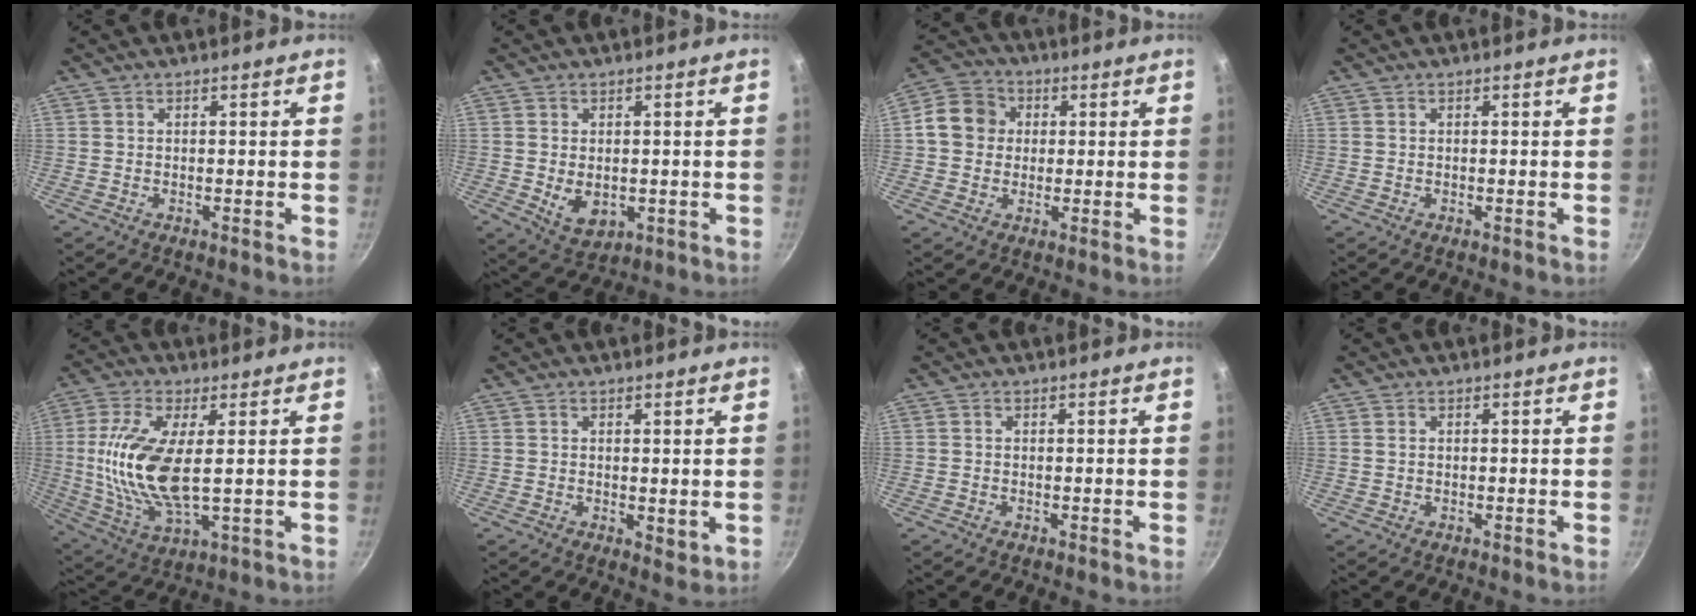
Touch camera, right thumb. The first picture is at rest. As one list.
[{"total": 6.1, "force": [-0.5, 4.2, 4.4], "torque": [-0.063, -0.011, 0.006]}, {"total": 8.9, "force": [1.0, 7.8, 4.1], "torque": [-0.046, 0.013, 0.000]}, {"total": 0.0}, {"total": 15.2, "force": [1.4, 6.0, 13.8], "torque": [-0.289, -0.011, 0.028]}, {"total": 2.2, "force": [0.7, 1.2, 1.8], "torque": [-0.025, -0.010, 0.011]}, {"total": 0.0}, {"total": 0.6, "force": [0.1, 0.4, 0.4], "torque": [-0.006, 0.002, 0.002]}]